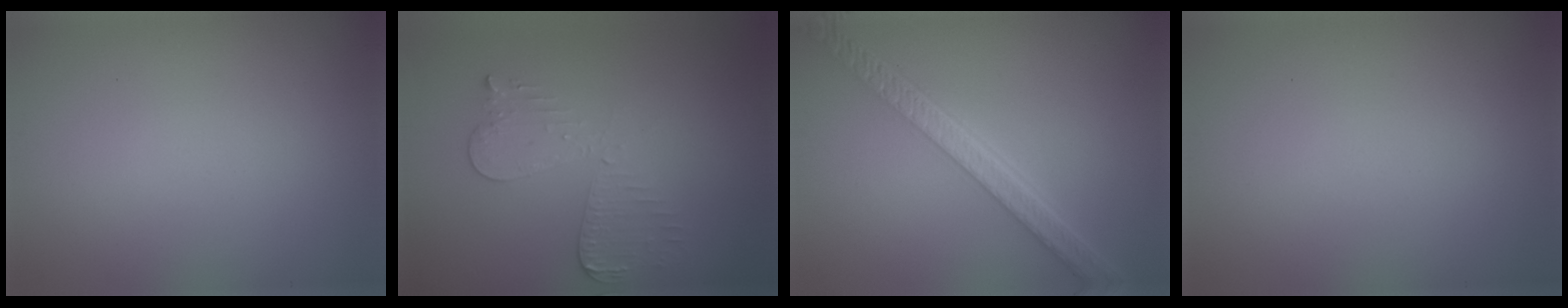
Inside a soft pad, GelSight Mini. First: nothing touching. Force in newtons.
{"total": 3.0, "press": 2.7, "slide": 1.2}
{"total": 5.7, "press": 4.4, "slide": 3.7}
{"total": 0.0}